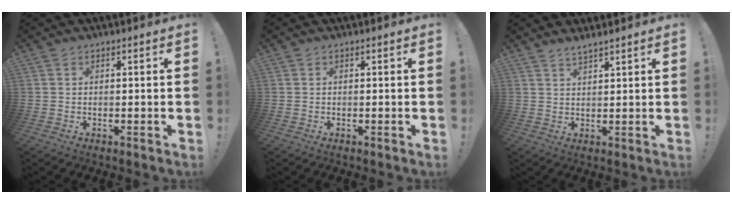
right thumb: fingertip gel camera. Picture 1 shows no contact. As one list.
[{"total": 0.0}, {"total": 2.8, "force": [2.6, -0.2, 1.1], "torque": [-0.025, -0.018, 0.047]}]